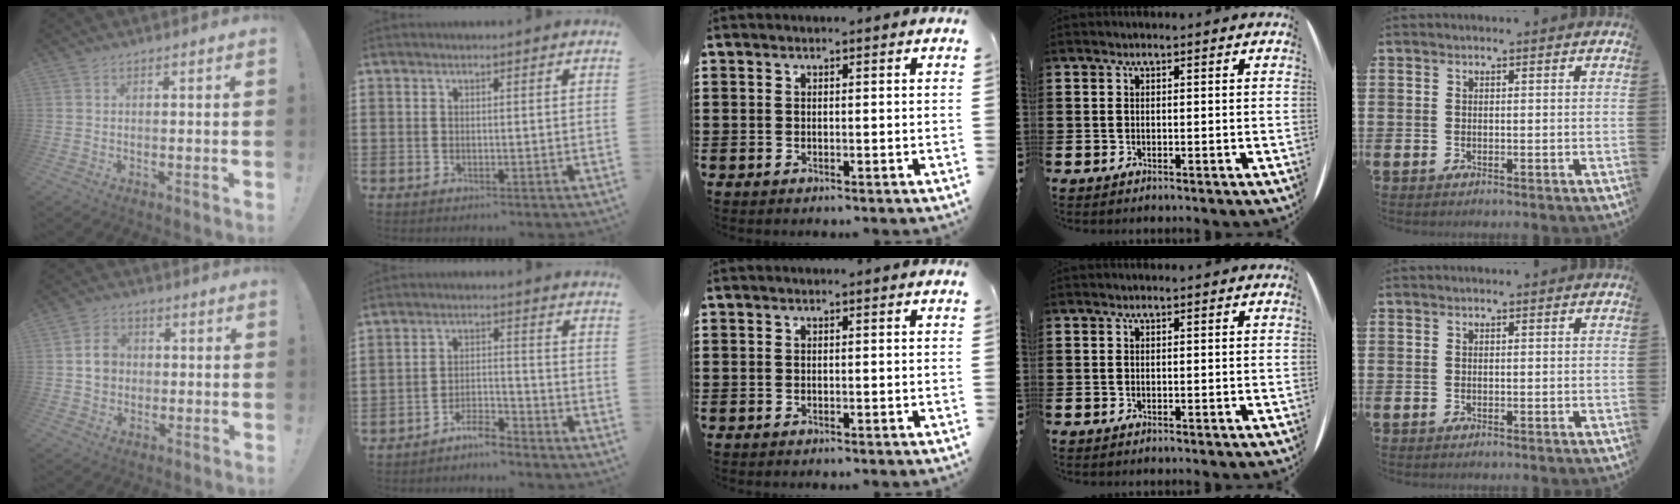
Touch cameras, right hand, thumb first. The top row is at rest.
{"thumb": {"total": 7.1, "force": [0.5, 6.4, 3.1], "torque": [-0.035, 0.009, 0.012]}, "index": {"total": 4.4, "force": [-4.2, 0.6, 1.2], "torque": [-0.031, 0.008, -0.086]}}